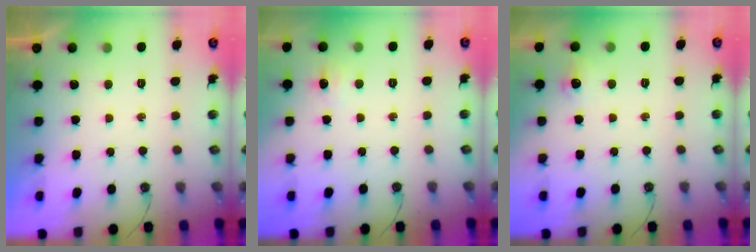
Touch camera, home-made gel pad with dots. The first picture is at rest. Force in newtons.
{"total": 5.4, "press": 5.3, "slide": 1.1}
{"total": 5.4, "press": 5.3, "slide": 1.1}